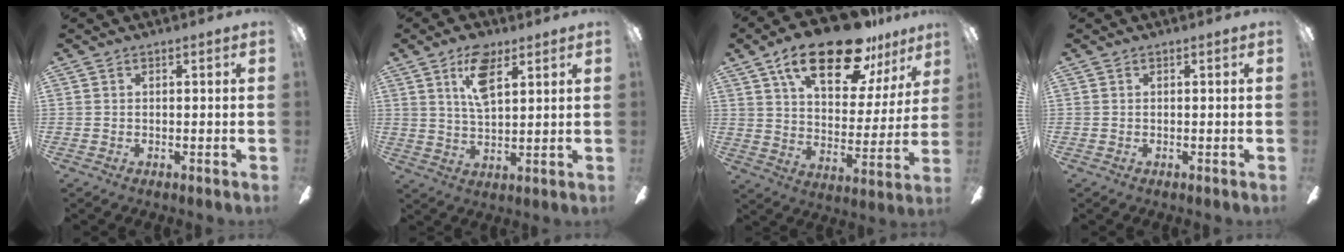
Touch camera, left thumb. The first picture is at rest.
{"total": 10.0, "force": [5.5, 4.5, 7.0], "torque": [-0.125, -0.005, 0.096]}
{"total": 23.0, "force": [14.9, 9.2, 14.9], "torque": [-0.236, -0.077, 0.251]}
{"total": 0.0}